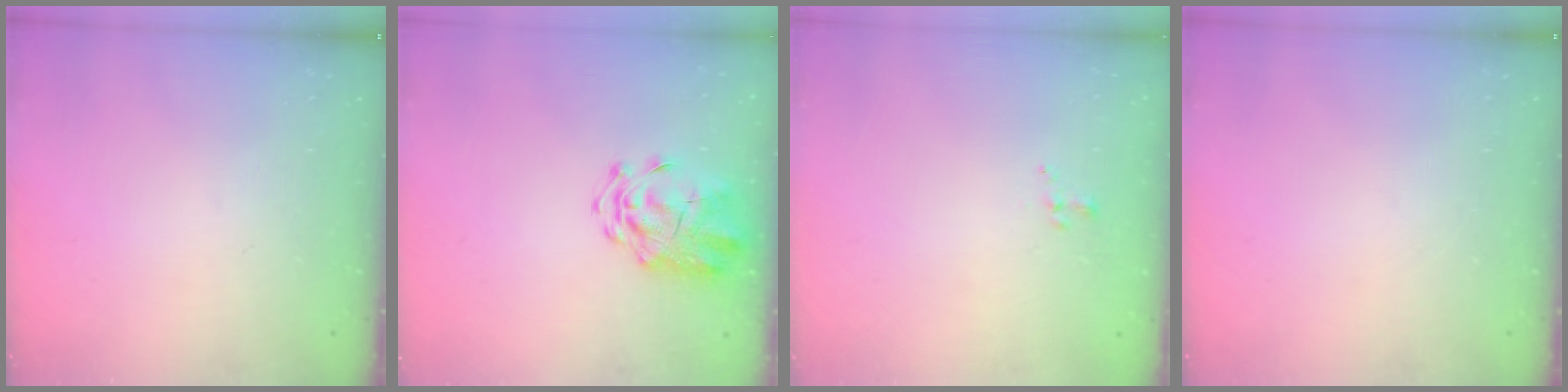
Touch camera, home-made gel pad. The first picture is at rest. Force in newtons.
{"total": 3.6, "press": 3.3, "slide": 1.3}
{"total": 0.8, "press": 0.6, "slide": 0.6}
{"total": 0.0}